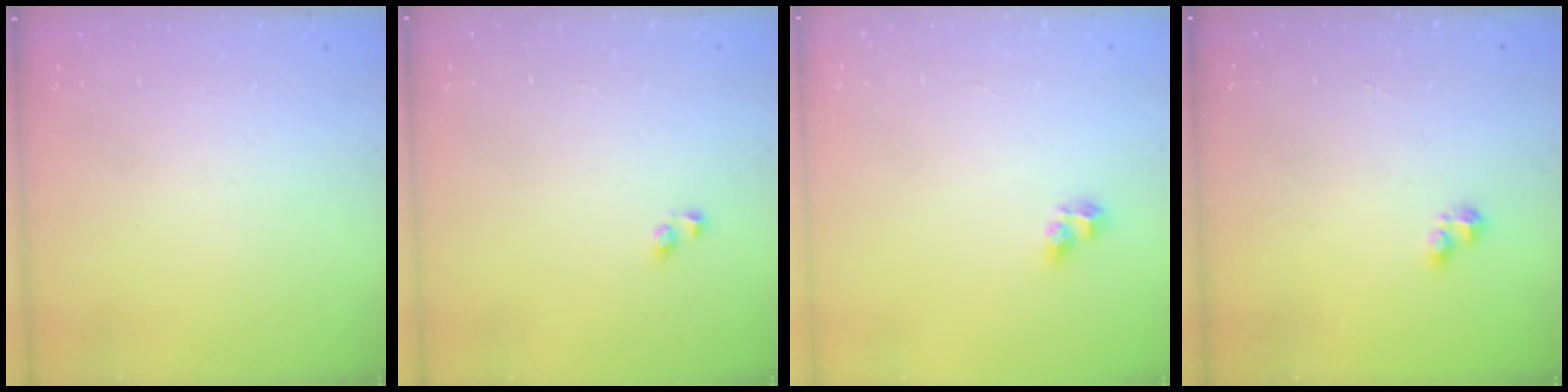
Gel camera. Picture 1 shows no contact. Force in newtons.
{"total": 2.9, "press": 2.7, "slide": 1.1}
{"total": 5.2, "press": 5.2, "slide": 0.4}
{"total": 3.4, "press": 3.3, "slide": 0.5}